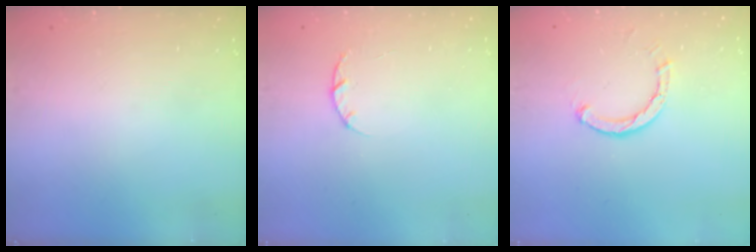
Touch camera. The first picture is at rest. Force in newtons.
{"total": 2.0, "press": 1.9, "slide": 0.4}
{"total": 2.6, "press": 2.6, "slide": 0.1}